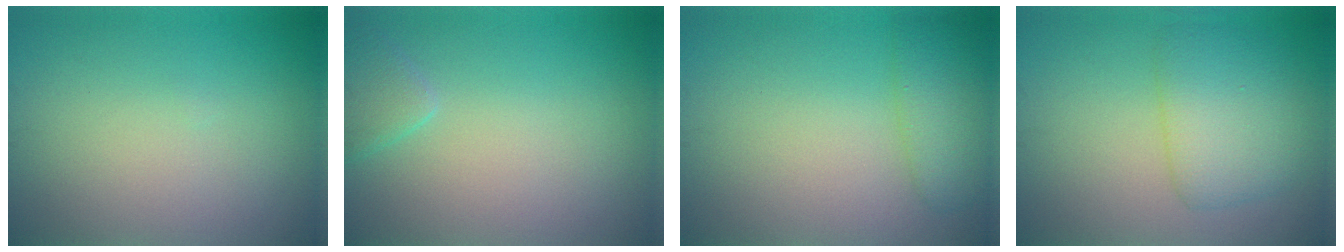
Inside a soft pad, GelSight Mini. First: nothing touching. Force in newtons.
{"total": 1.7, "press": 1.7, "slide": 0.2}
{"total": 2.9, "press": 2.9, "slide": 0.3}
{"total": 4.5, "press": 4.5, "slide": 0.2}